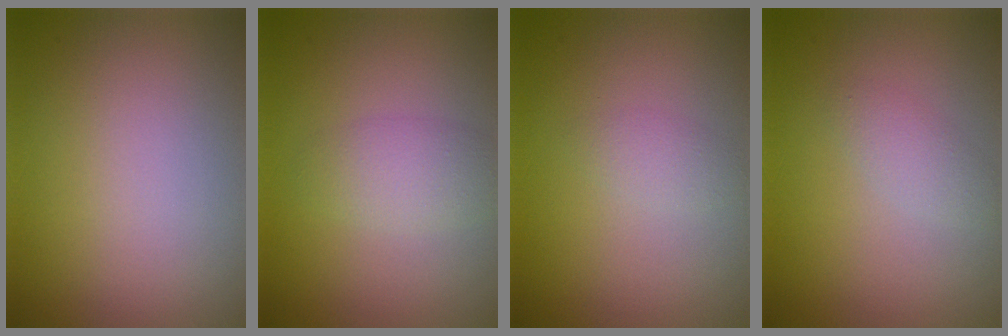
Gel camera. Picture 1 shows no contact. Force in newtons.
{"total": 2.5, "press": 2.5, "slide": 0.0}
{"total": 1.1, "press": 1.1, "slide": 0.1}
{"total": 1.5, "press": 1.5, "slide": 0.0}